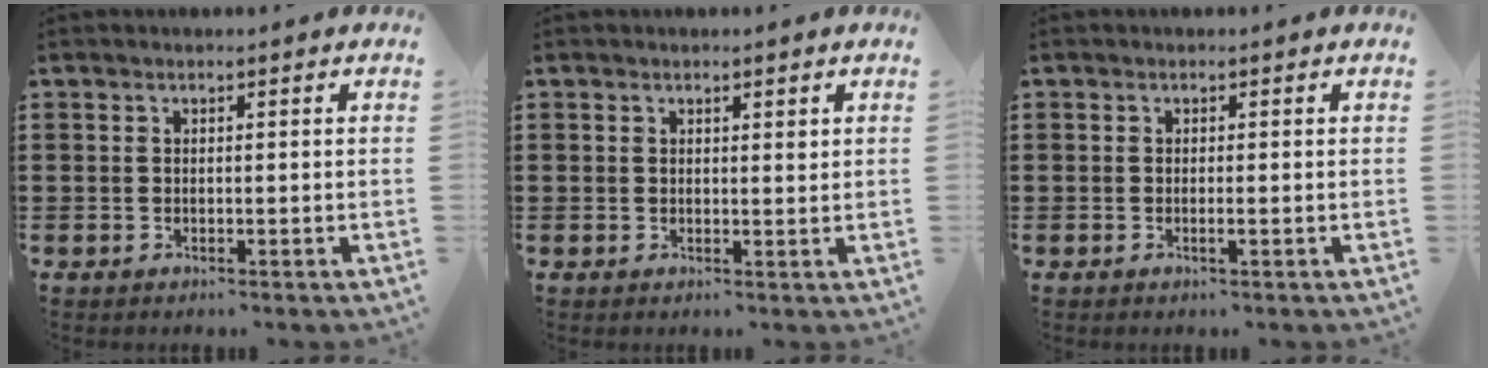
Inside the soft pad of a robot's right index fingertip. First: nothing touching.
{"total": 1.0, "force": [0.5, 0.4, 0.7], "torque": [-0.015, 0.004, 0.009]}
{"total": 0.9, "force": [-0.3, 0.0, 0.8], "torque": [-0.014, -0.004, -0.005]}